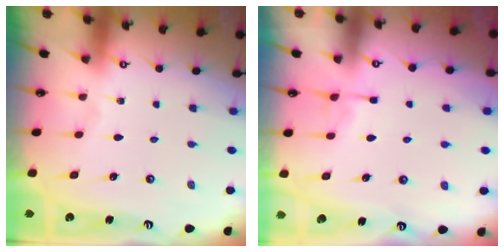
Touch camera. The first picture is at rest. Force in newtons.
{"total": 4.2, "press": 4.1, "slide": 0.7}